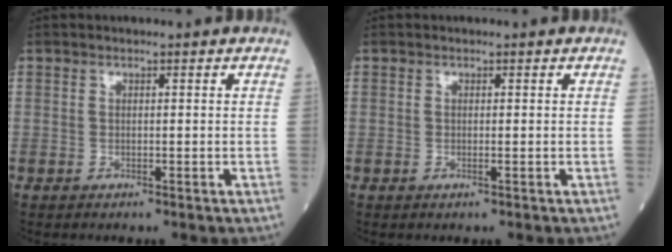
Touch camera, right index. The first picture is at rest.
{"total": 0.0}